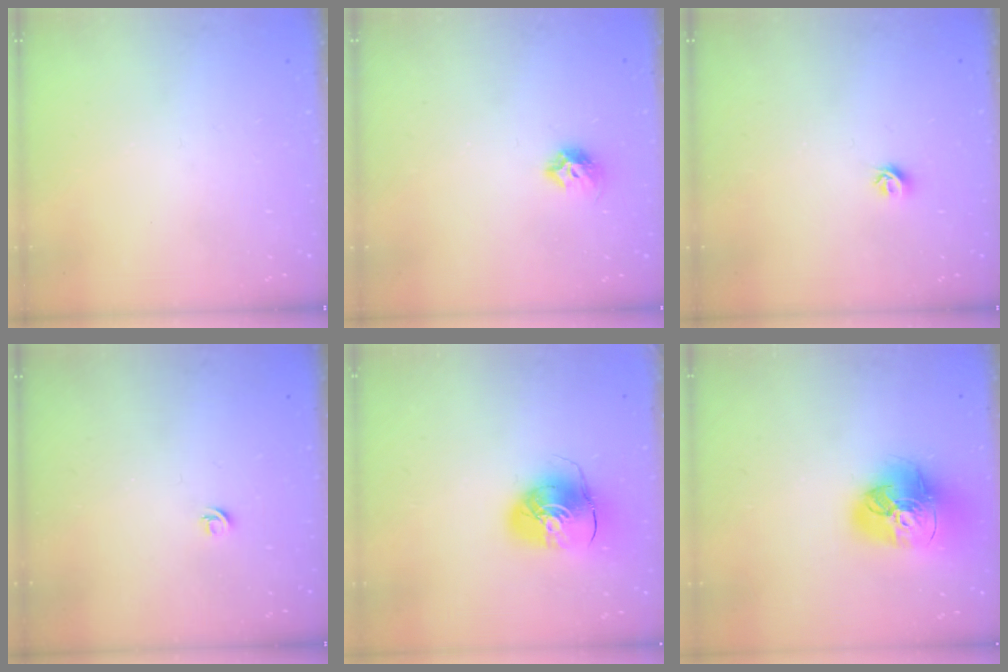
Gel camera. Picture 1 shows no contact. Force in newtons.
{"total": 7.7, "press": 7.7, "slide": 1.0}
{"total": 5.3, "press": 5.2, "slide": 0.7}
{"total": 3.6, "press": 3.6, "slide": 0.5}
{"total": 9.4, "press": 9.3, "slide": 1.3}
{"total": 18.0, "press": 17.9, "slide": 2.0}